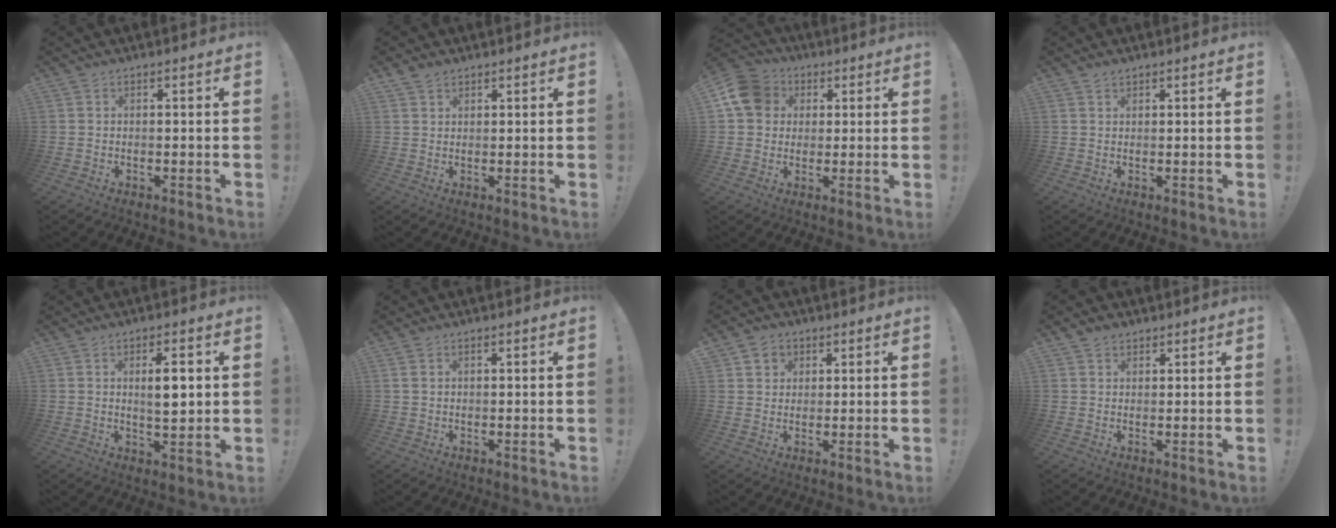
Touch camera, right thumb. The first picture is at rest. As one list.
[{"total": 2.2, "force": [1.6, 1.3, 0.9], "torque": [-0.018, -0.004, 0.030]}, {"total": 12.3, "force": [3.2, 10.5, 5.5], "torque": [-0.080, -0.002, 0.065]}, {"total": 1.3, "force": [1.1, 0.4, 0.4], "torque": [-0.005, -0.004, 0.021]}, {"total": 6.6, "force": [1.3, 2.1, 6.1], "torque": [-0.088, -0.008, 0.014]}, {"total": 1.3, "force": [0.7, 0.9, 0.6], "torque": [-0.011, 0.001, 0.014]}, {"total": 4.5, "force": [2.0, 3.9, 0.7], "torque": [-0.007, -0.008, 0.038]}, {"total": 2.2, "force": [1.7, 1.4, 0.5], "torque": [-0.005, -0.007, 0.029]}]